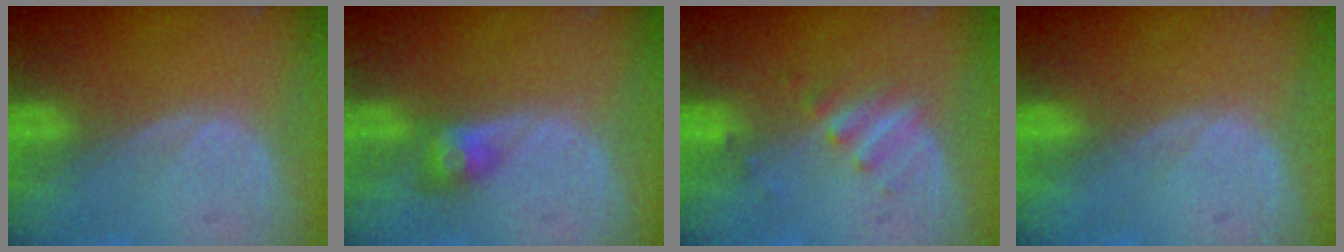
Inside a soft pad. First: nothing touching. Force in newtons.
{"total": 3.0, "press": 2.6, "slide": 1.4}
{"total": 2.7, "press": 2.7, "slide": 0.5}
{"total": 0.0}